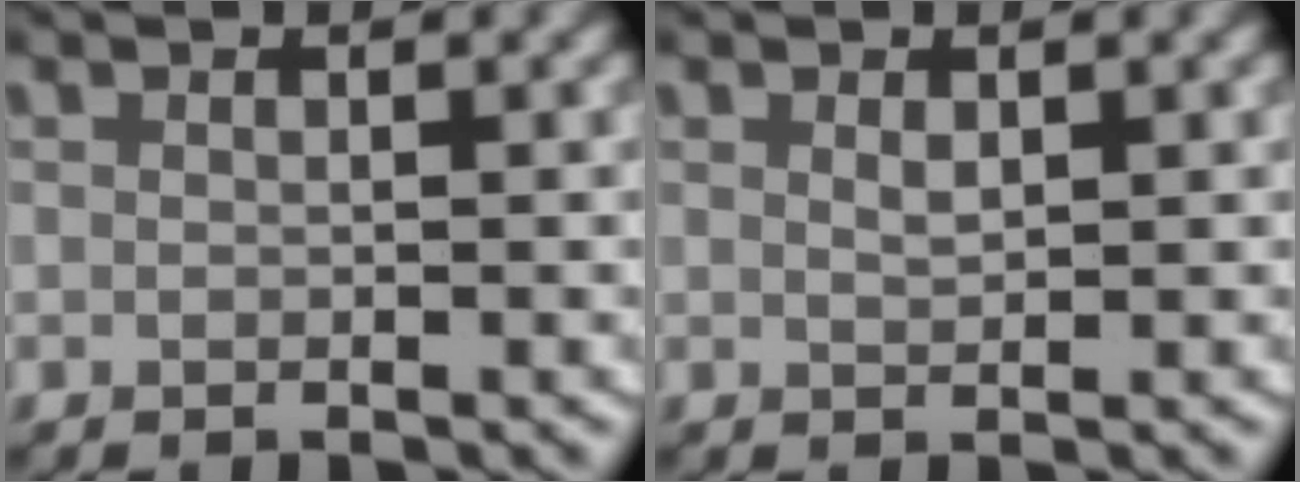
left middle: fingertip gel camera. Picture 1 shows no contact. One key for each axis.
{"total": 0.9, "fx": 0.6, "fy": 0.3, "fz": 0.6, "tx": -0.013, "ty": -0.006, "tz": 0.015}